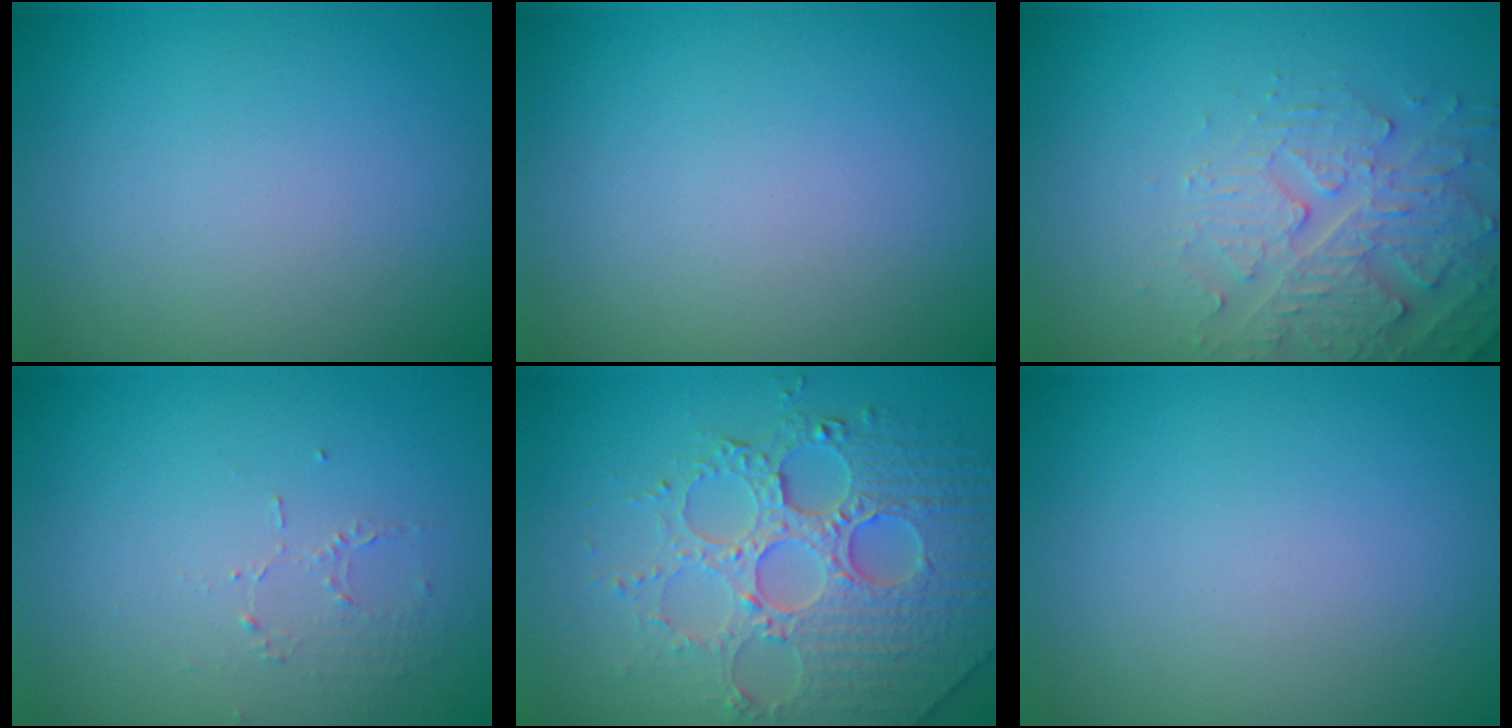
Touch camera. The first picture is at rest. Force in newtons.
{"total": 0.0}
{"total": 4.2, "press": 4.1, "slide": 0.8}
{"total": 1.0, "press": 0.5, "slide": 0.9}
{"total": 6.7, "press": 5.7, "slide": 3.4}
{"total": 0.0}